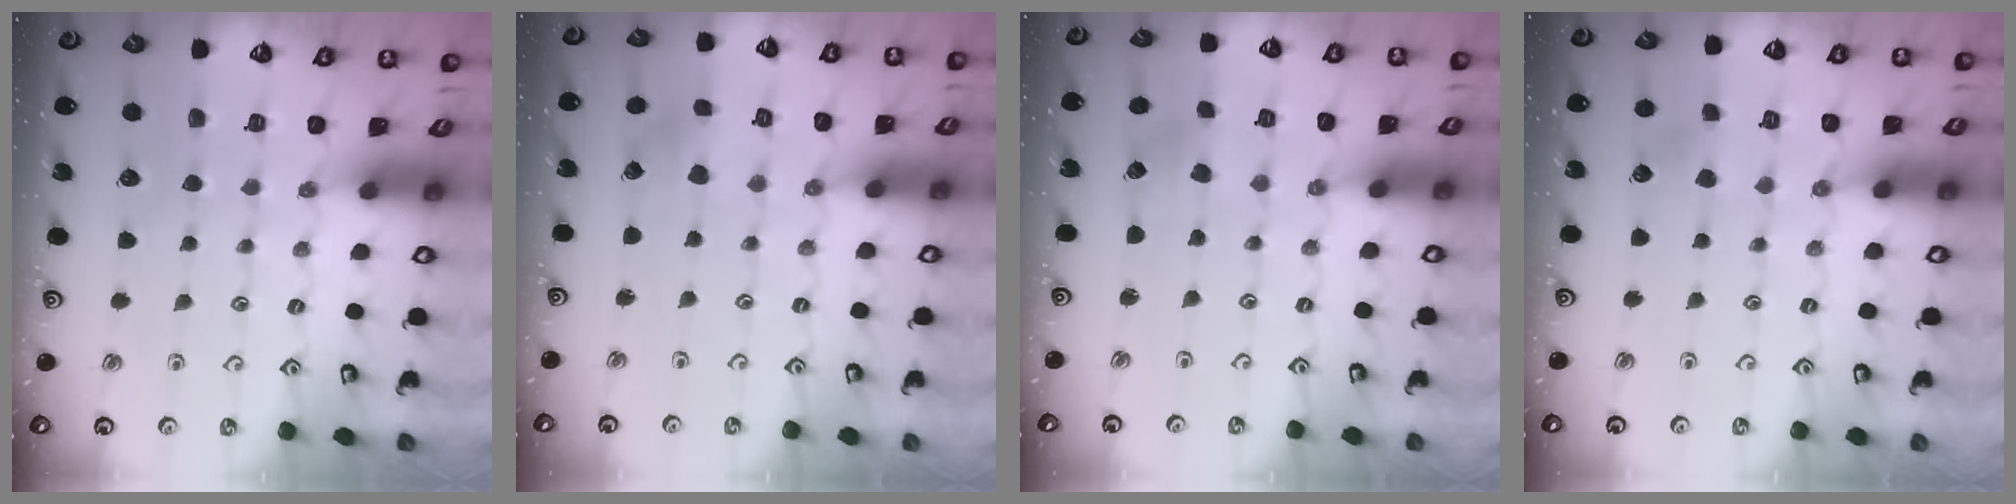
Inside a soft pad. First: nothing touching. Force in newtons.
{"total": 2.2, "press": 2.2, "slide": 0.3}
{"total": 3.2, "press": 3.2, "slide": 0.5}
{"total": 1.8, "press": 1.7, "slide": 0.2}